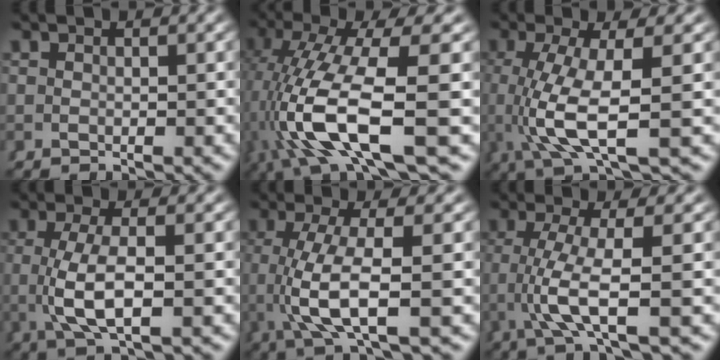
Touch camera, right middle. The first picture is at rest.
{"total": 10.8, "force": [-1.7, 4.6, 9.7], "torque": [-0.197, -0.029, -0.007]}
{"total": 6.8, "force": [-0.2, 1.9, 6.6], "torque": [-0.141, -0.019, 0.010]}
{"total": 4.5, "force": [-0.2, 0.9, 4.4], "torque": [-0.086, -0.008, 0.007]}
{"total": 6.2, "force": [-0.2, 1.4, 6.0], "torque": [-0.129, -0.016, 0.011]}
{"total": 5.3, "force": [0.0, 0.2, 5.3], "torque": [-0.111, -0.014, 0.008]}